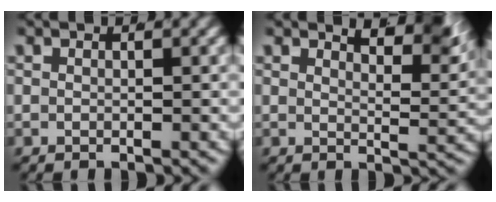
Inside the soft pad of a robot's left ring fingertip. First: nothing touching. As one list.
[{"total": 5.2, "force": [3.6, 0.9, 3.7], "torque": [-0.035, -0.011, 0.060]}]